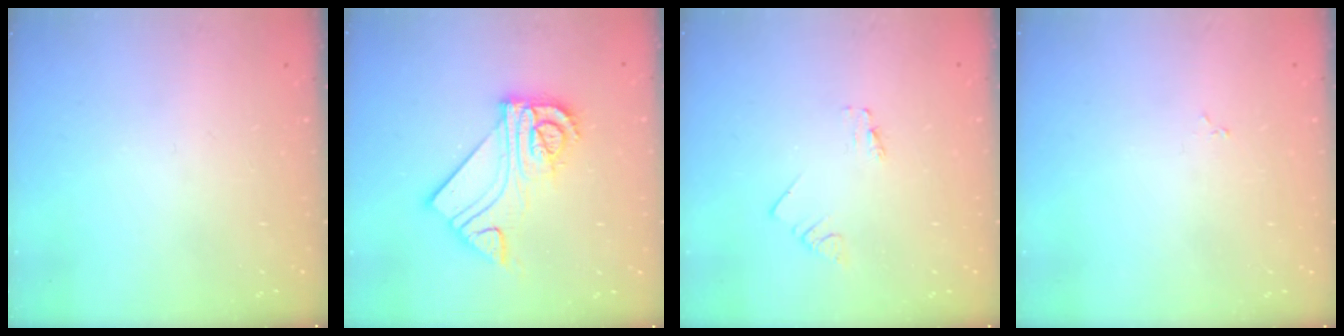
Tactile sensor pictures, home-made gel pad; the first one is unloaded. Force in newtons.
{"total": 13.3, "press": 13.3, "slide": 1.3}
{"total": 0.0}
{"total": 1.9, "press": 1.9, "slide": 0.3}